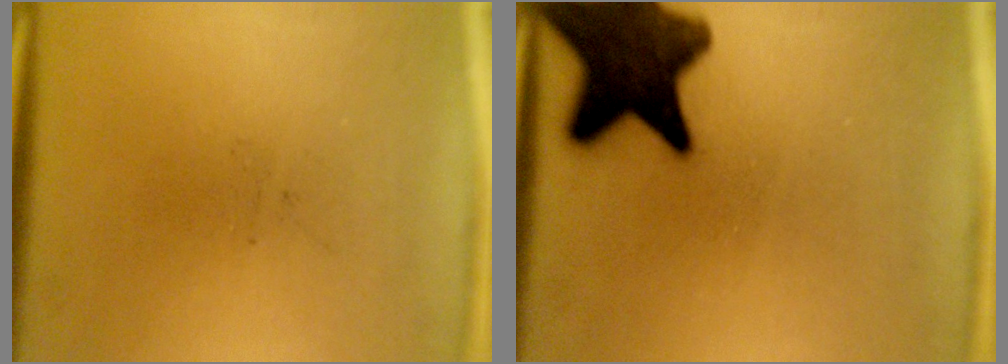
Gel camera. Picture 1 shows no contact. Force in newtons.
{"total": 14.4}